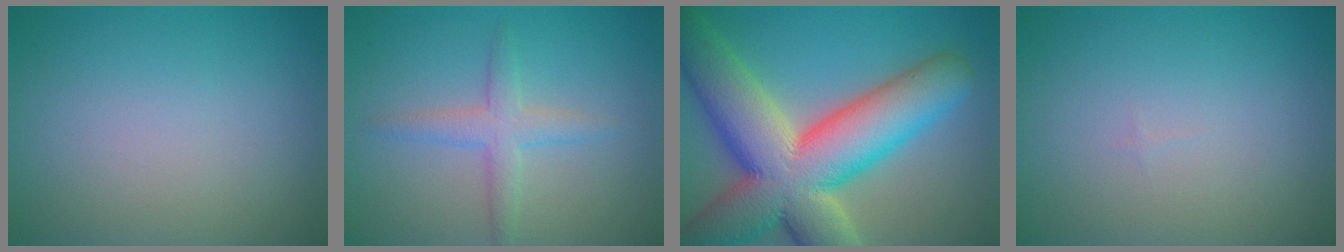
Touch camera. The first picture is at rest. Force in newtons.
{"total": 2.7, "press": 2.7, "slide": 0.0}
{"total": 15.8, "press": 15.7, "slide": 0.9}
{"total": 0.0}